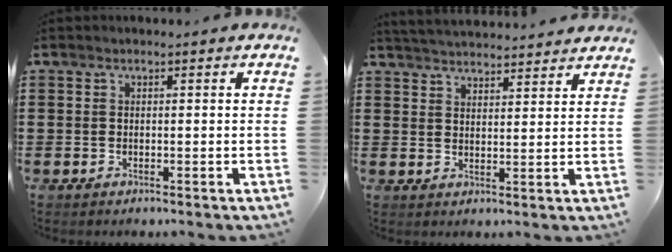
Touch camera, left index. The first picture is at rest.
{"total": 3.5, "force": [3.5, -0.2, 0.0], "torque": [-0.011, -0.017, 0.063]}